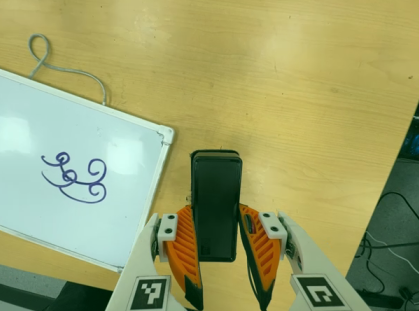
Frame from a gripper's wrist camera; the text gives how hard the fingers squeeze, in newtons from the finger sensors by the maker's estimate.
{"total": 4.5, "left": 3.2, "right": 5.8}